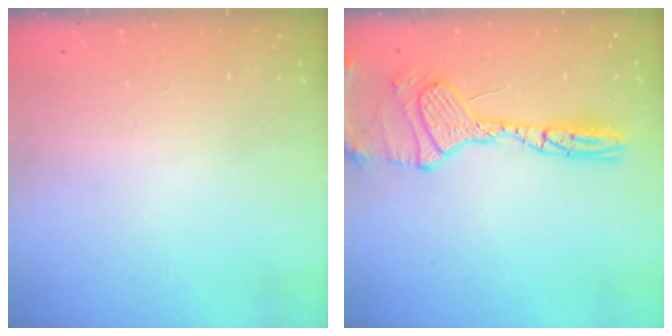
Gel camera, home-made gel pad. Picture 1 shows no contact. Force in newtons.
{"total": 16.1, "press": 15.2, "slide": 5.3}